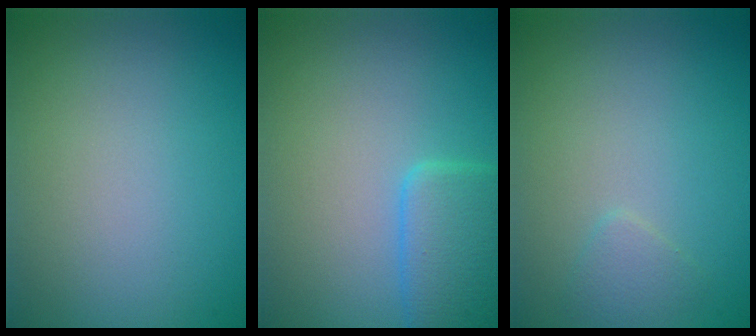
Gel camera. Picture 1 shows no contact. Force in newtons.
{"total": 4.1, "press": 4.1, "slide": 0.4}
{"total": 1.1, "press": 1.1, "slide": 0.0}